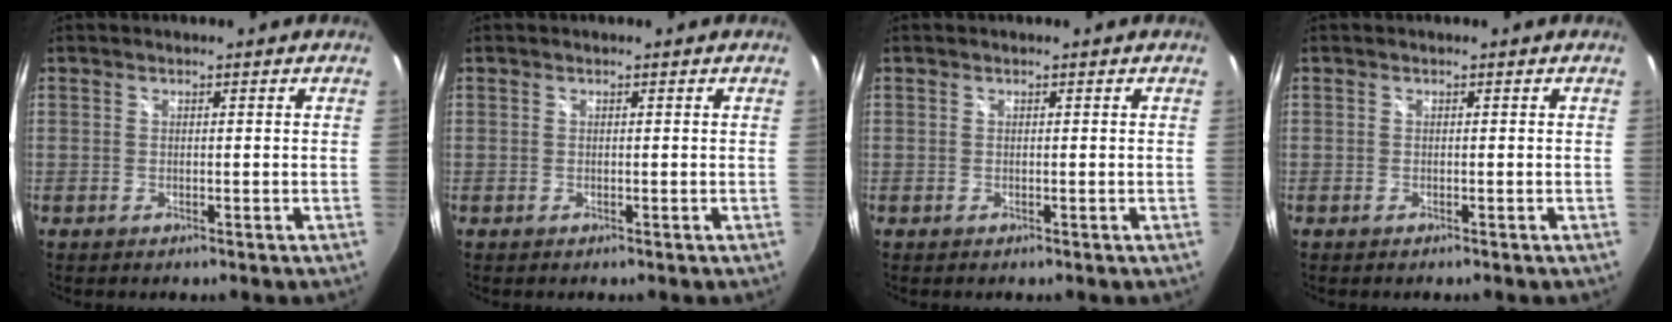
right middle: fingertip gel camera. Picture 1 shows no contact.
{"total": 0.0}
{"total": 0.0}
{"total": 0.0}